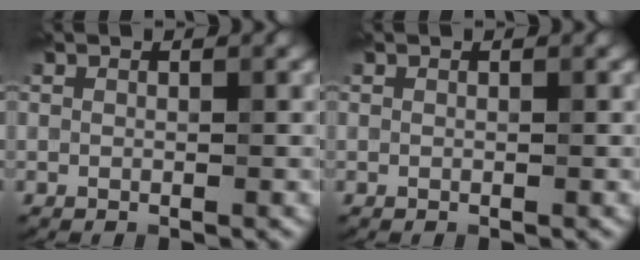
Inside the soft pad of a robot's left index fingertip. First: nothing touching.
{"total": 0.0}